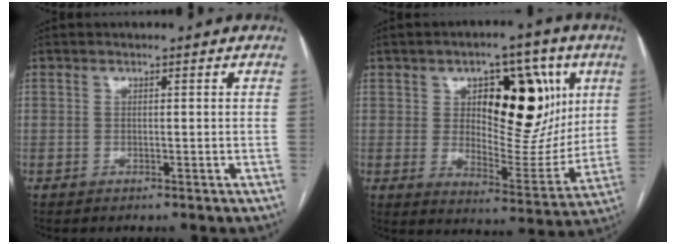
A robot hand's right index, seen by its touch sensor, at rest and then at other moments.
{"total": 18.0, "force": [5.5, 8.4, 14.9], "torque": [-0.203, 0.010, 0.092]}